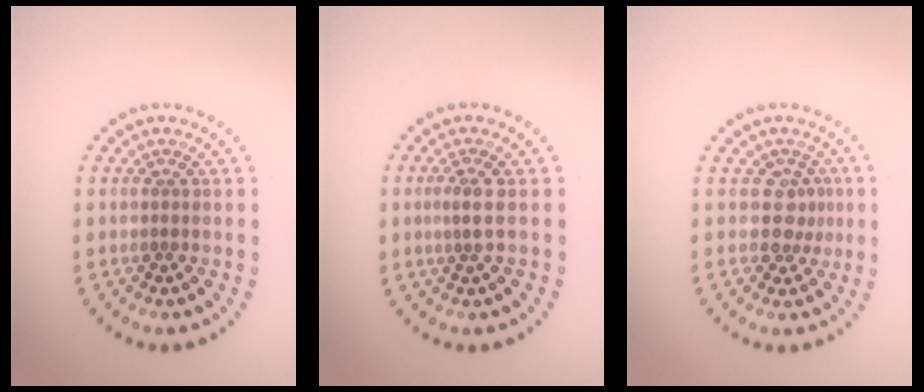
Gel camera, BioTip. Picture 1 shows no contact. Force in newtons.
{"total": 1.6, "press": 1.2, "slide": 1.1}
{"total": 2.0, "press": 1.6, "slide": 1.2}